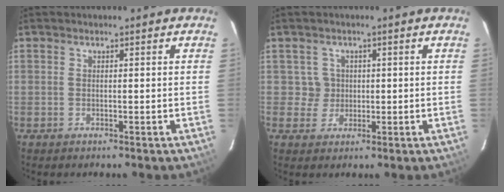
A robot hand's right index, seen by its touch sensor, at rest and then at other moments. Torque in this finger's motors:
{"motor_torque": [-0.17, 0.11, 0.02, -0.02]}